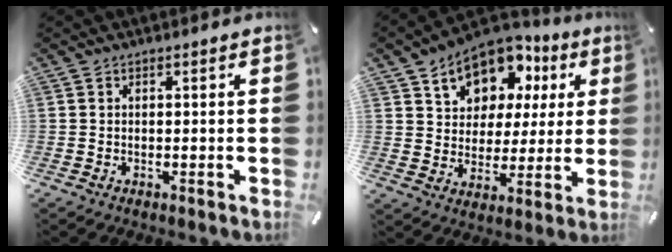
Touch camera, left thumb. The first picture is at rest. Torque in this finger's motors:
{"motor_torque": [2.52, 2.49, 1.39, -1.38, 0.17]}